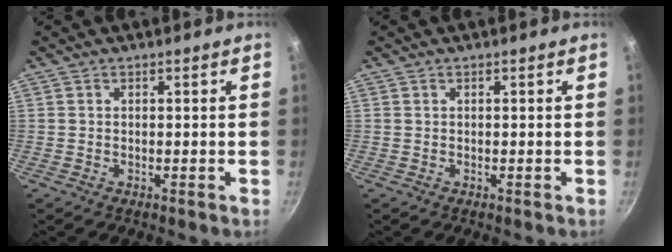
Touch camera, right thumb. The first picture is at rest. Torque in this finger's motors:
{"motor_torque": [0.00, 0.00, 0.00, 0.00, 0.00]}